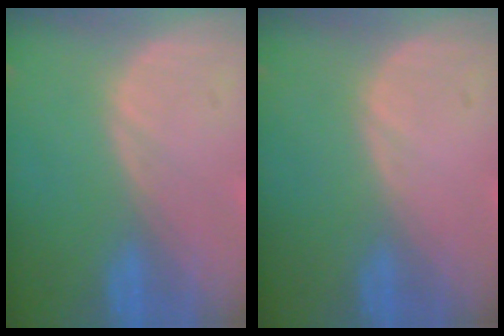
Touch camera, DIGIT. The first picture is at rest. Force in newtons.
{"total": 0.0}